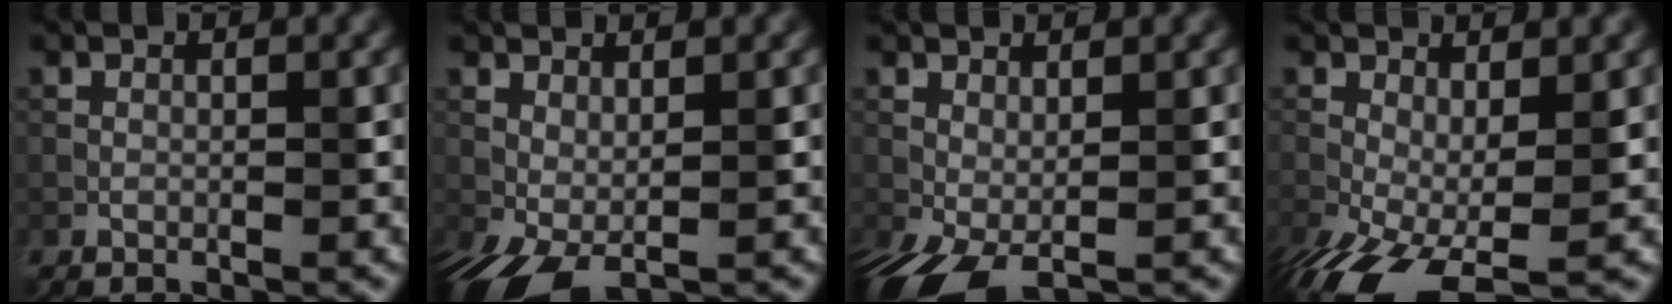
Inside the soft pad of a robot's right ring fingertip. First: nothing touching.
{"total": 5.6, "force": [-0.3, 2.9, 4.8], "torque": [-0.097, -0.016, 0.013]}
{"total": 5.7, "force": [-1.0, 2.9, 4.7], "torque": [-0.101, -0.019, -0.002]}
{"total": 9.7, "force": [-3.8, 4.3, 7.9], "torque": [-0.162, -0.033, -0.051]}